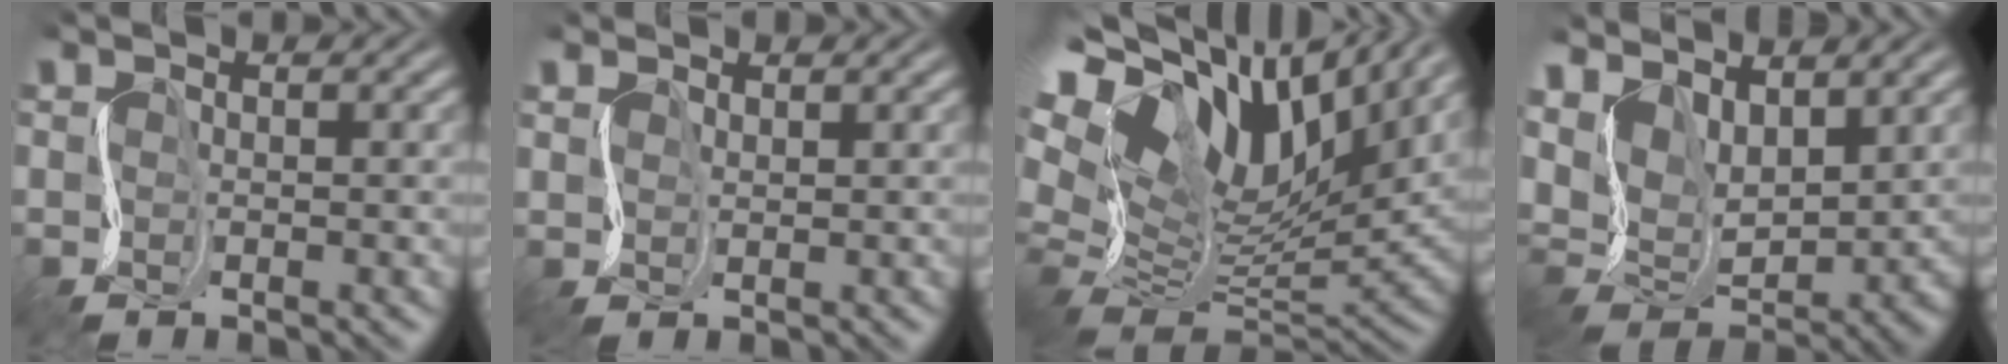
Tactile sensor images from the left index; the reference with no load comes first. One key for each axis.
{"total": 1.4, "fx": 1.2, "fy": 0.6, "fz": -0.4, "tx": 0.003, "ty": 0.002, "tz": 0.026}
{"total": 18.1, "fx": 9.2, "fy": 10.0, "fz": 12.0, "tx": -0.228, "ty": 0.032, "tz": 0.170}
{"total": 6.3, "fx": 4.4, "fy": 3.1, "fz": 3.3, "tx": -0.077, "ty": -0.003, "tz": 0.085}